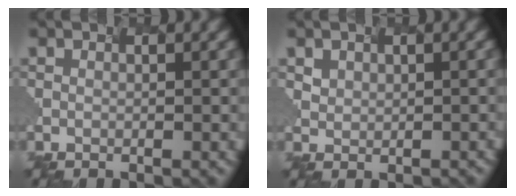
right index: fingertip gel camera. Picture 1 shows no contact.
{"total": 1.3, "force": [0.8, 1.0, -0.1], "torque": [-0.003, -0.002, 0.028]}